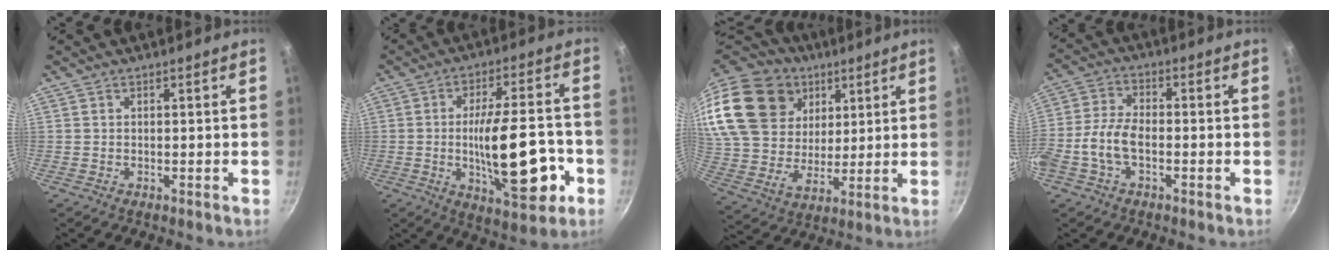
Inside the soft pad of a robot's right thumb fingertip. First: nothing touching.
{"total": 18.9, "force": [-4.5, 7.1, 16.9], "torque": [-0.235, 0.018, -0.058]}
{"total": 28.6, "force": [13.8, 20.9, 13.9], "torque": [-0.292, -0.003, 0.268]}
{"total": 7.7, "force": [-2.2, 4.2, 6.0], "torque": [-0.124, 0.027, -0.056]}